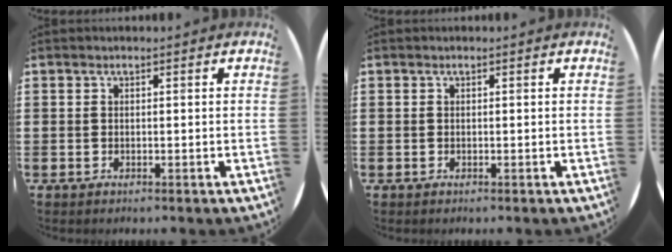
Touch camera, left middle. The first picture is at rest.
{"total": 0.0}